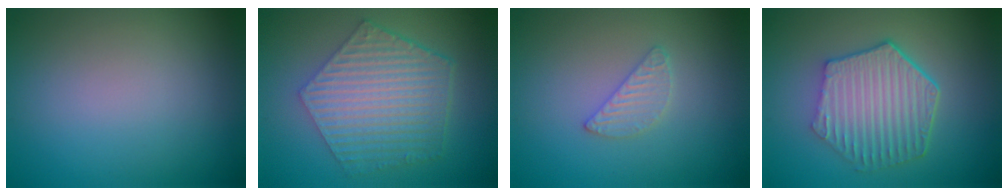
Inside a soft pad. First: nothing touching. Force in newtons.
{"total": 6.8, "press": 4.8, "slide": 4.7}
{"total": 1.9, "press": 1.8, "slide": 0.2}
{"total": 6.4, "press": 4.9, "slide": 4.2}